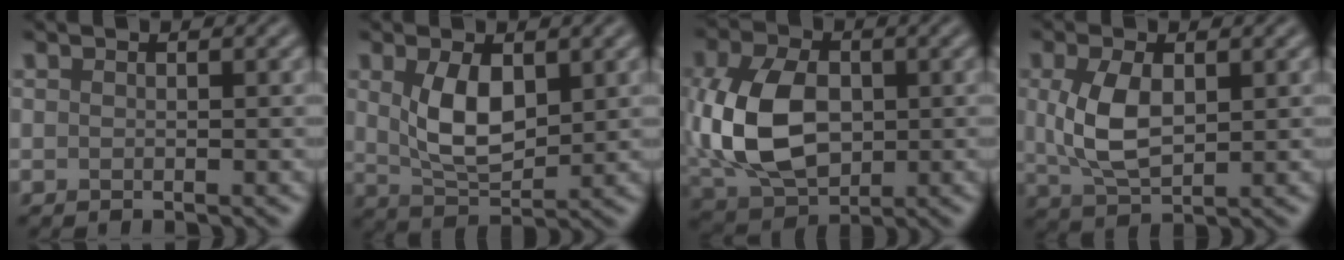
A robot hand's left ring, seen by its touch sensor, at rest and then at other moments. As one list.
[{"total": 5.0, "force": [1.2, 2.6, 4.1], "torque": [-0.087, -0.004, 0.028]}, {"total": 9.5, "force": [-0.4, 6.4, 7.0], "torque": [-0.159, -0.001, -0.011]}, {"total": 4.9, "force": [0.7, 2.7, 4.0], "torque": [-0.094, 0.001, 0.018]}]